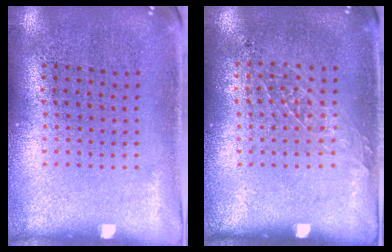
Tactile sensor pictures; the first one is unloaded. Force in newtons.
{"total": 0.9, "press": 0.8, "slide": 0.2}